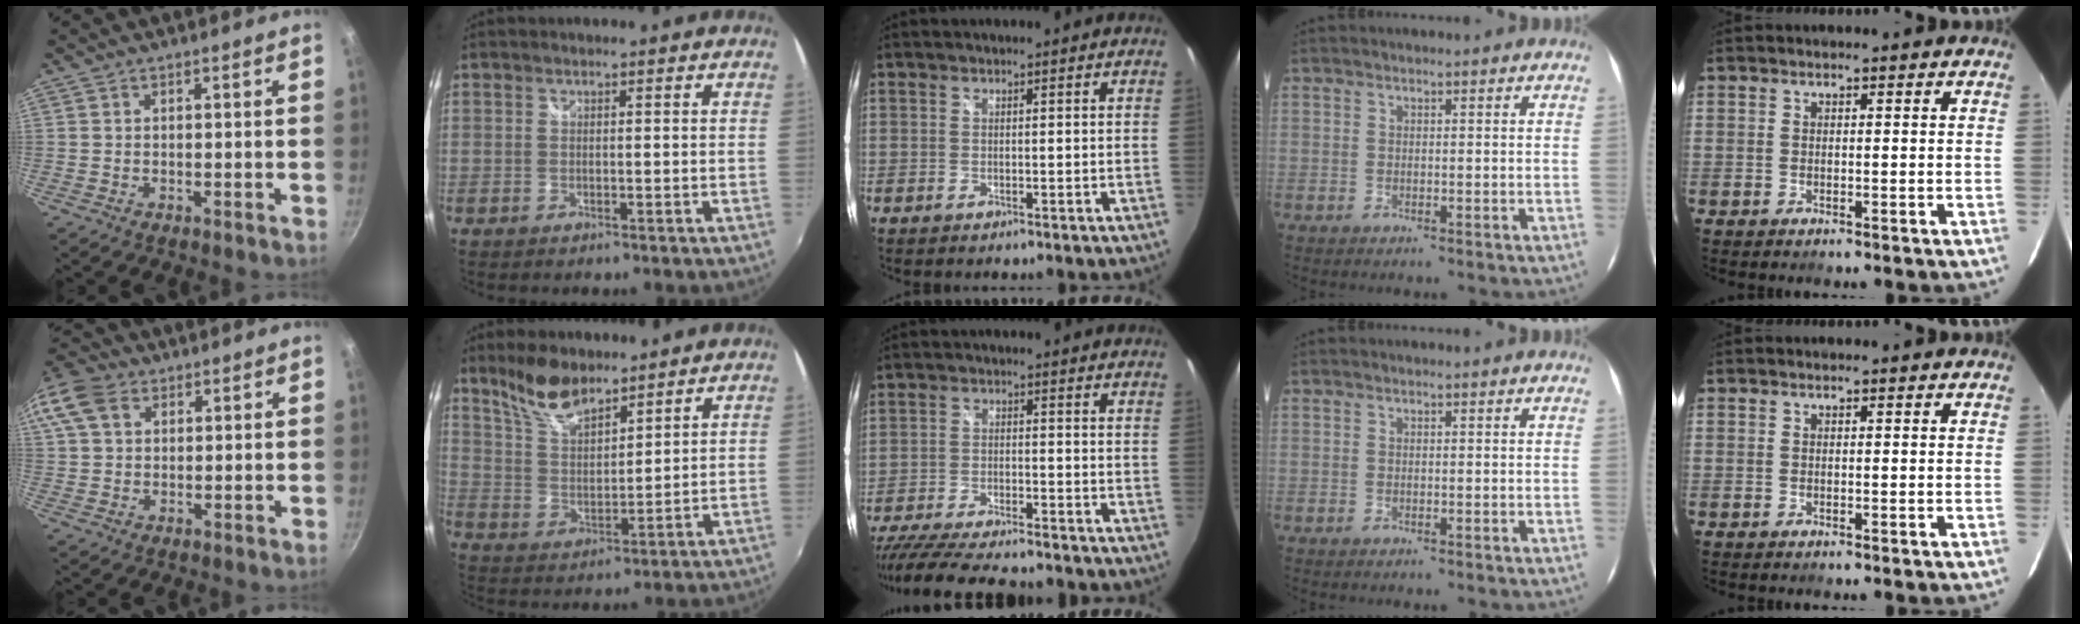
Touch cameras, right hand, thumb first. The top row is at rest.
{"thumb": {"total": 13.0, "force": [4.7, 9.7, 7.3], "torque": [-0.162, 0.025, 0.079]}, "index": {"total": 9.5, "force": [7.6, 3.2, 4.7], "torque": [-0.090, 0.007, 0.153]}, "middle": {"total": 17.9, "force": [-15.5, 3.0, 8.4], "torque": [-0.171, -0.034, -0.250]}}